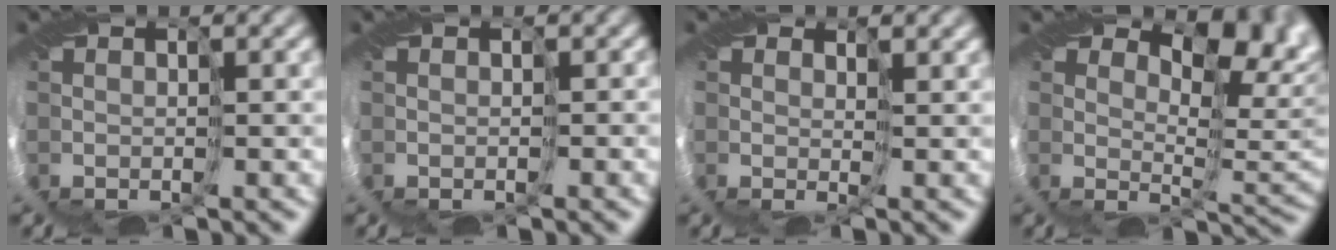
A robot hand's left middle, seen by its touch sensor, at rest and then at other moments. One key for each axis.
{"total": 1.3, "fx": -0.4, "fy": 1.2, "fz": 0.5, "tx": -0.001, "ty": -0.002, "tz": 0.004}
{"total": 1.2, "fx": 1.0, "fy": 0.3, "fz": 0.5, "tx": -0.009, "ty": 0.006, "tz": 0.015}
{"total": 7.6, "fx": 3.8, "fy": 4.0, "fz": 5.3, "tx": -0.071, "ty": -0.011, "tz": 0.078}